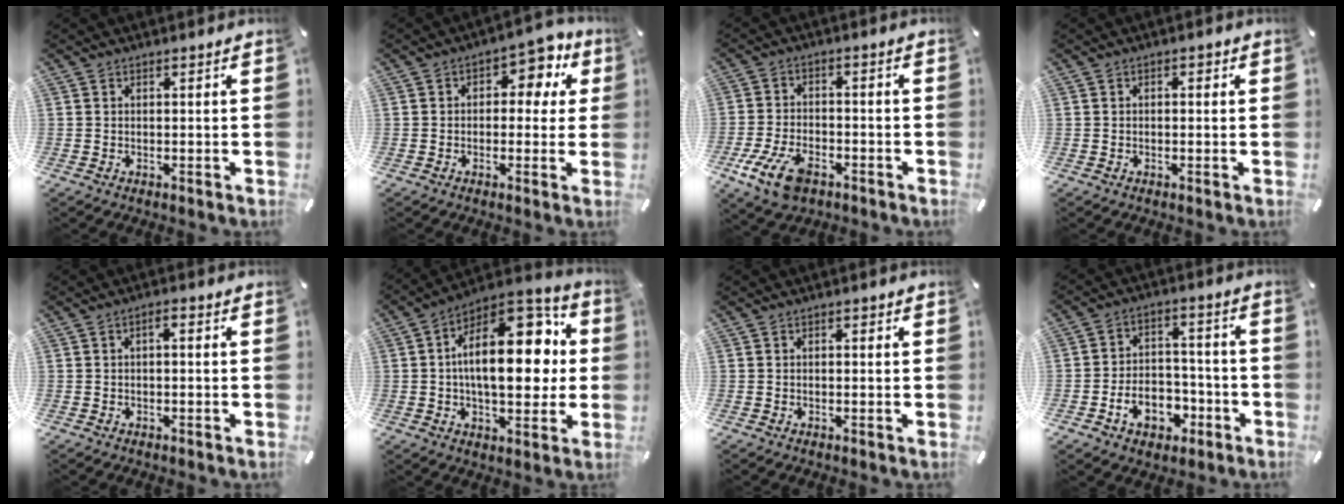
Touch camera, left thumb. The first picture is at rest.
{"total": 7.6, "force": [2.9, 4.8, 5.2], "torque": [-0.057, -0.020, 0.040]}
{"total": 10.4, "force": [-5.4, 5.9, 6.7], "torque": [-0.151, 0.017, -0.099]}
{"total": 1.4, "force": [-0.3, 0.9, 1.0], "torque": [-0.022, 0.006, -0.007]}
{"total": 1.7, "force": [-1.0, 0.5, 1.3], "torque": [-0.023, 0.006, -0.019]}
{"total": 22.4, "force": [3.7, 12.3, 18.4], "torque": [-0.272, -0.021, 0.059]}
{"total": 0.7, "force": [-0.3, 0.5, 0.4], "torque": [-0.010, 0.003, -0.006]}
{"total": 9.6, "force": [-4.3, 7.2, 4.6], "torque": [-0.077, 0.033, -0.072]}